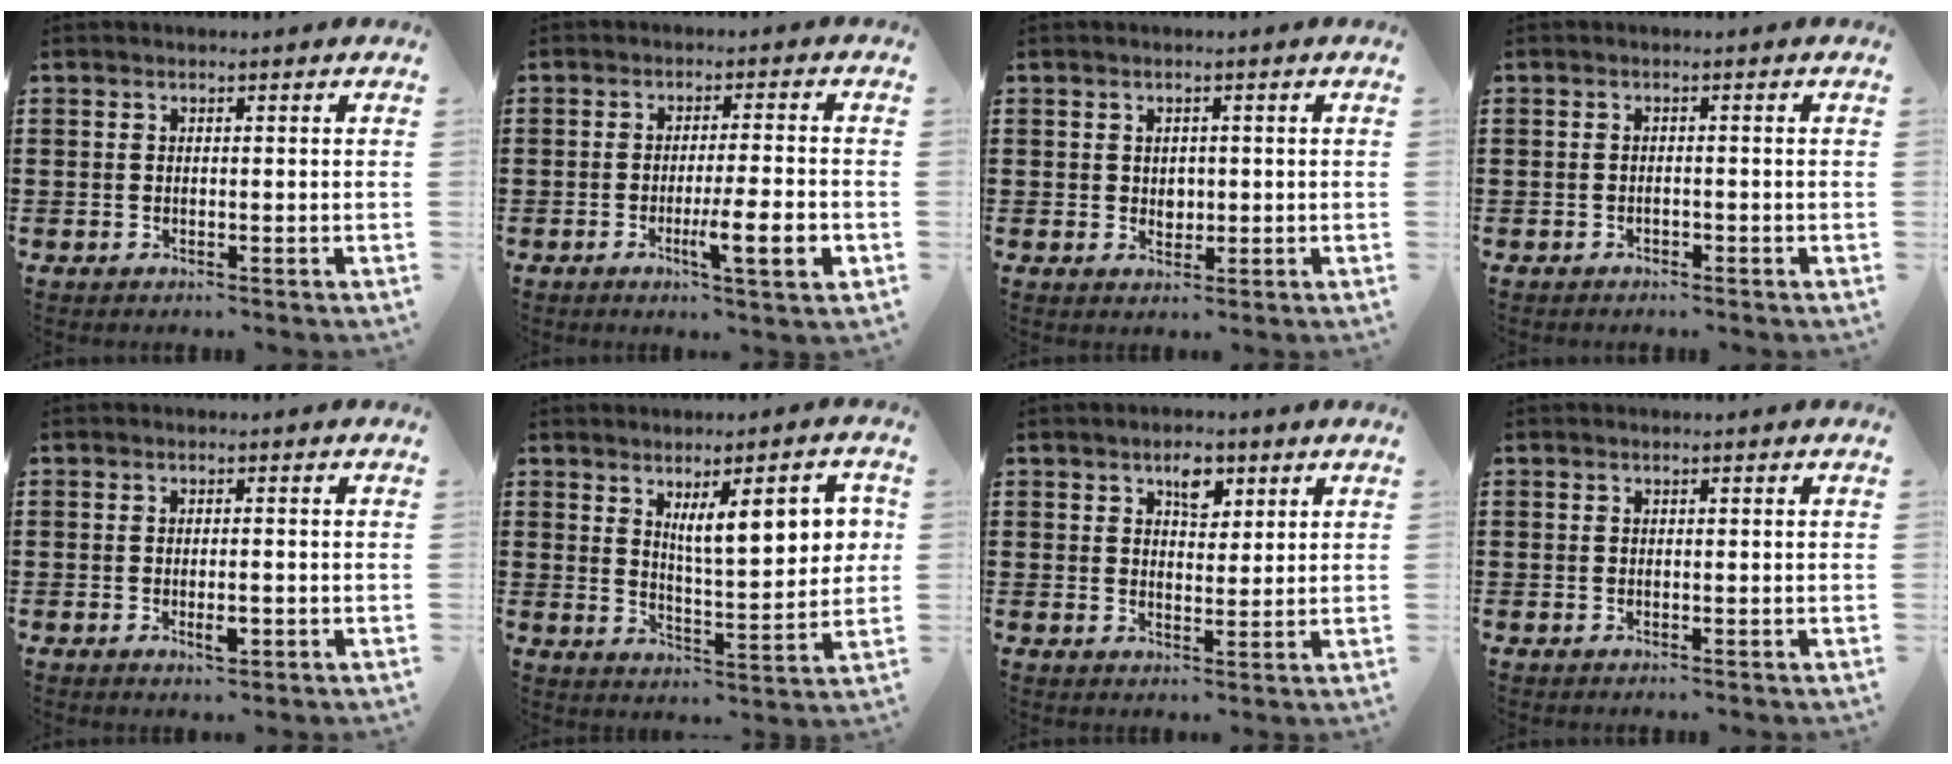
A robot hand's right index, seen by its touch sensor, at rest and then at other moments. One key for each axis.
{"total": 7.8, "fx": -2.4, "fy": 1.0, "fz": 7.3, "tx": -0.116, "ty": -0.005, "tz": -0.036}
{"total": 1.8, "fx": 0.2, "fy": 1.5, "fz": 0.9, "tx": -0.013, "ty": 0.005, "tz": 0.000}
{"total": 0.8, "fx": -0.8, "fy": 0.2, "fz": 0.3, "tx": -0.008, "ty": -0.002, "tz": -0.015}
{"total": 2.5, "fx": -0.7, "fy": 0.8, "fz": 2.2, "tx": -0.039, "ty": 0.001, "tz": -0.013}
{"total": 9.7, "fx": 3.6, "fy": 3.1, "fz": 8.5, "tx": -0.135, "ty": -0.001, "tz": 0.054}
{"total": 4.3, "fx": 2.5, "fy": 2.4, "fz": 2.6, "tx": -0.044, "ty": 0.004, "tz": 0.041}
{"total": 0.0}